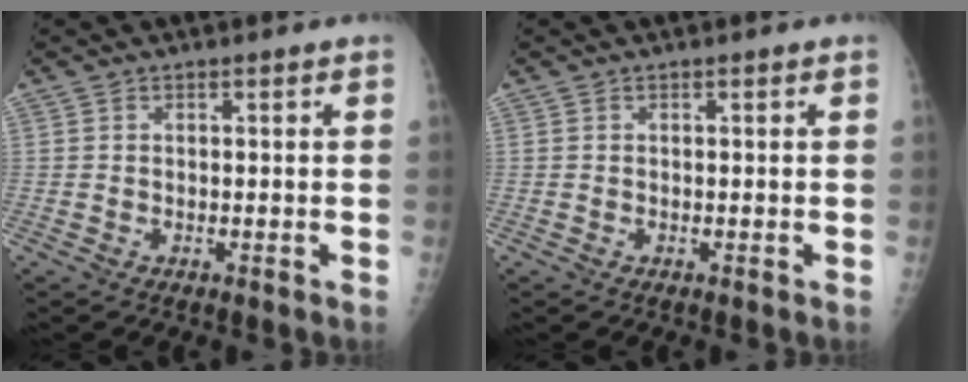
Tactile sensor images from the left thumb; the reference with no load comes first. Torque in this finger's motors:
{"motor_torque": [0.00, 0.00, -0.01, -0.01, 0.00]}